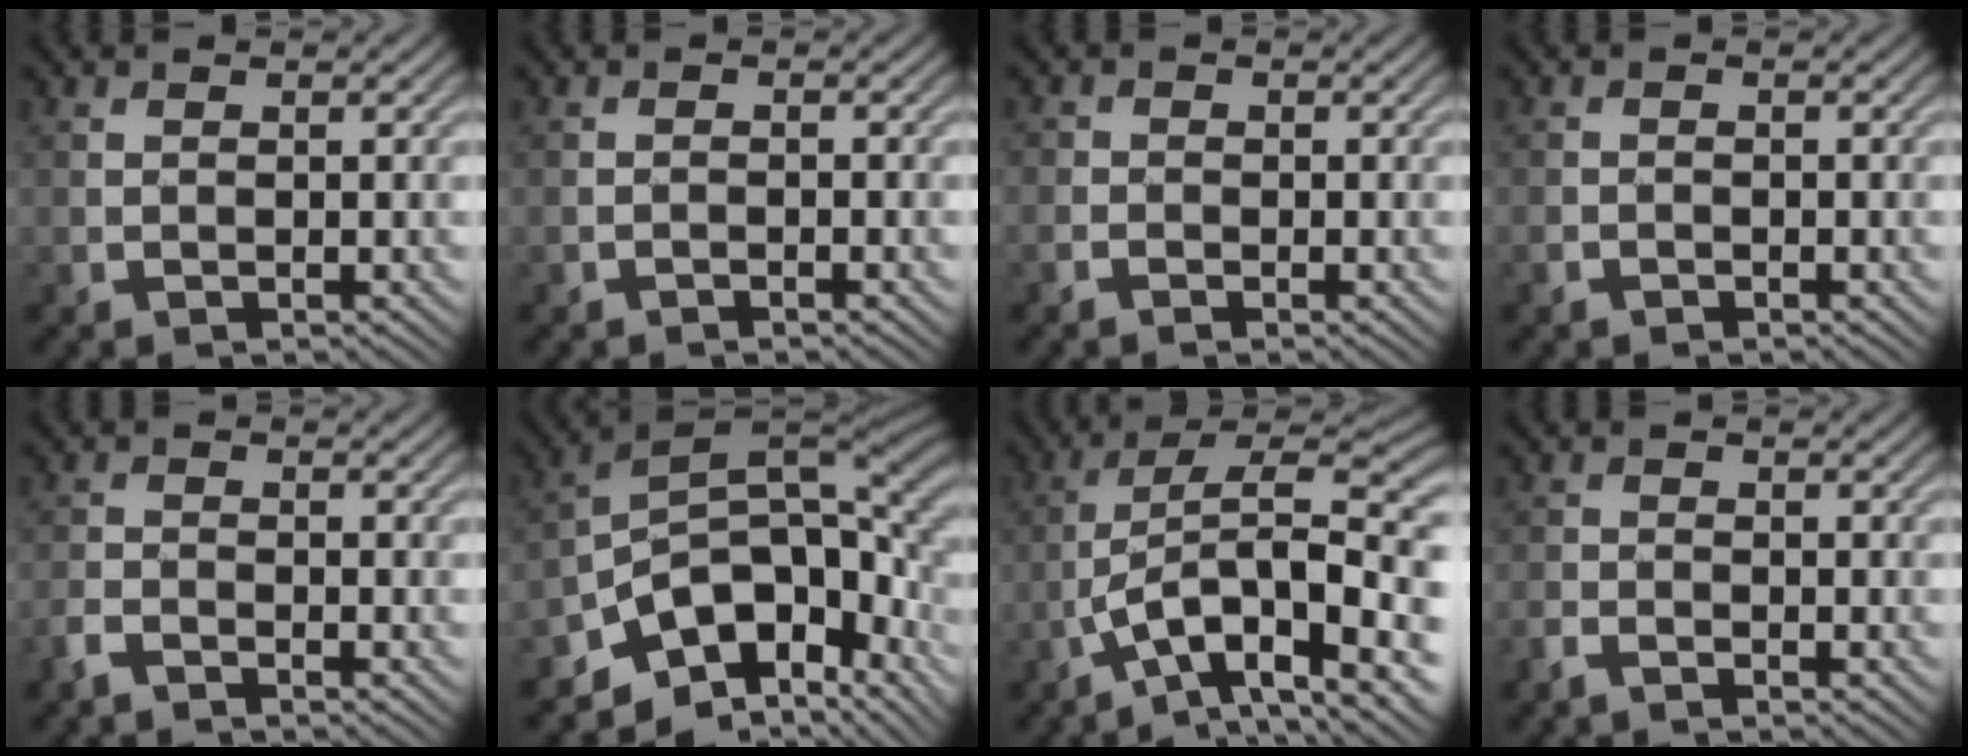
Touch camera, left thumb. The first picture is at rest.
{"total": 0.7, "force": [-0.7, 0.0, 0.3], "torque": [-0.004, -0.001, -0.012]}
{"total": 1.6, "force": [-1.0, 1.3, 0.3], "torque": [0.002, -0.002, -0.026]}
{"total": 1.2, "force": [-1.0, 0.6, 0.4], "torque": [-0.009, -0.004, -0.019]}
{"total": 2.2, "force": [-1.9, 0.6, 1.0], "torque": [-0.027, -0.005, -0.046]}
{"total": 14.3, "force": [-4.1, 9.7, 9.6], "torque": [-0.160, -0.029, -0.062]}
{"total": 13.2, "force": [-3.4, 5.2, 11.7], "torque": [-0.194, -0.001, -0.059]}
{"total": 1.9, "force": [-1.6, 0.6, 0.8], "torque": [-0.024, -0.005, -0.037]}